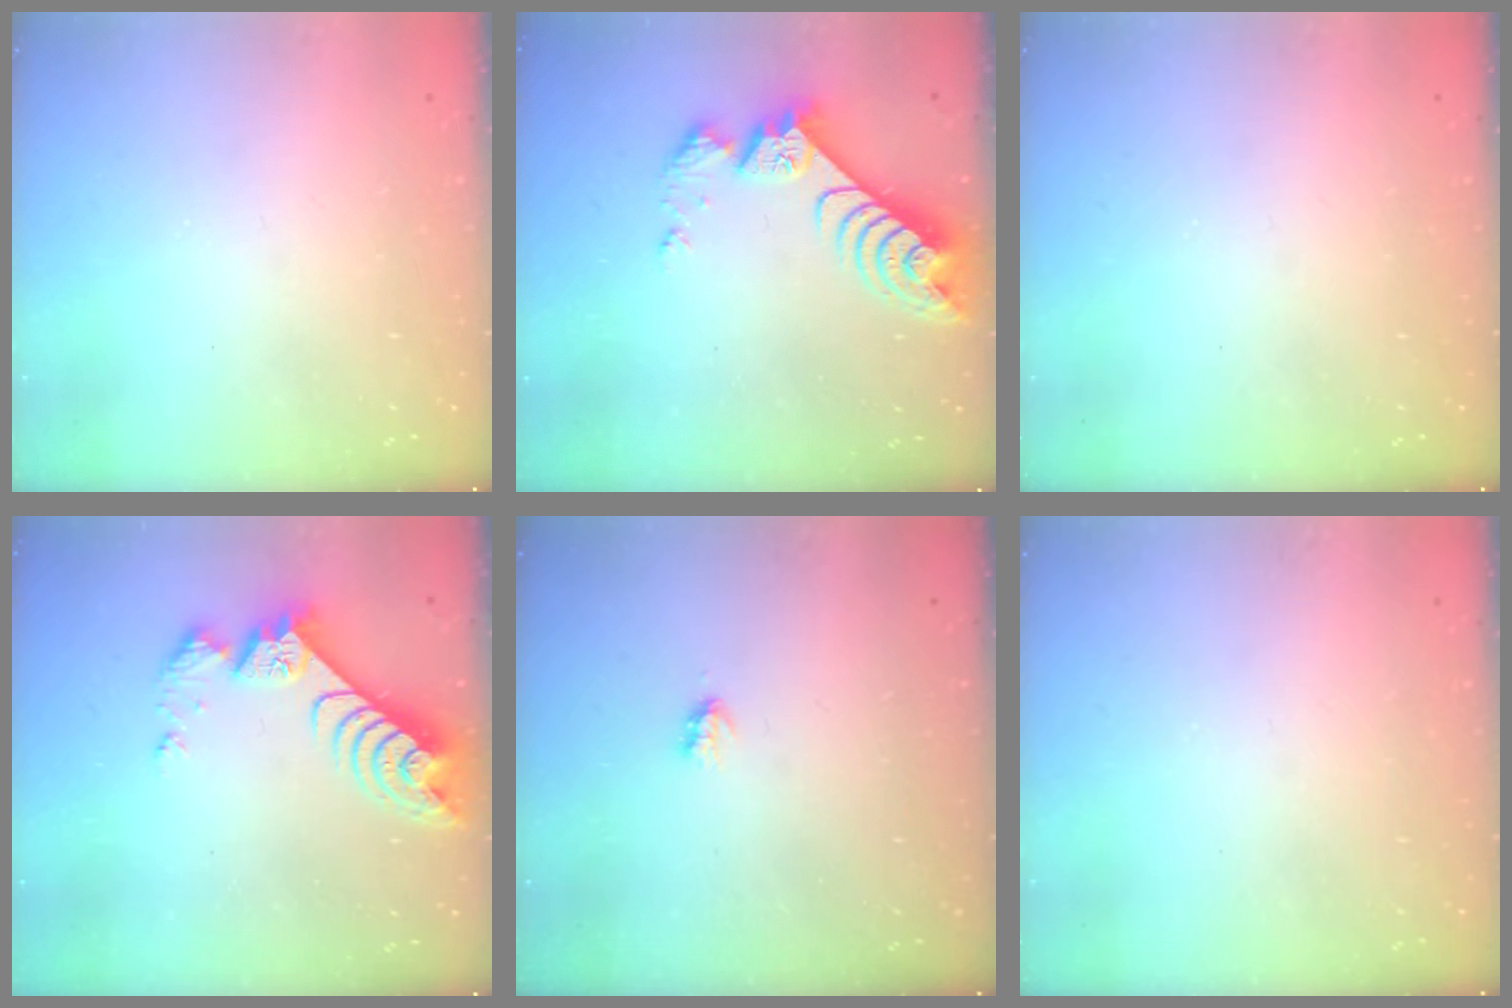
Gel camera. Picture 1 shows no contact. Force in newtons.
{"total": 8.8, "press": 8.8, "slide": 0.8}
{"total": 0.0}
{"total": 8.8, "press": 8.8, "slide": 0.8}
{"total": 1.7, "press": 1.7, "slide": 0.3}
{"total": 0.0}